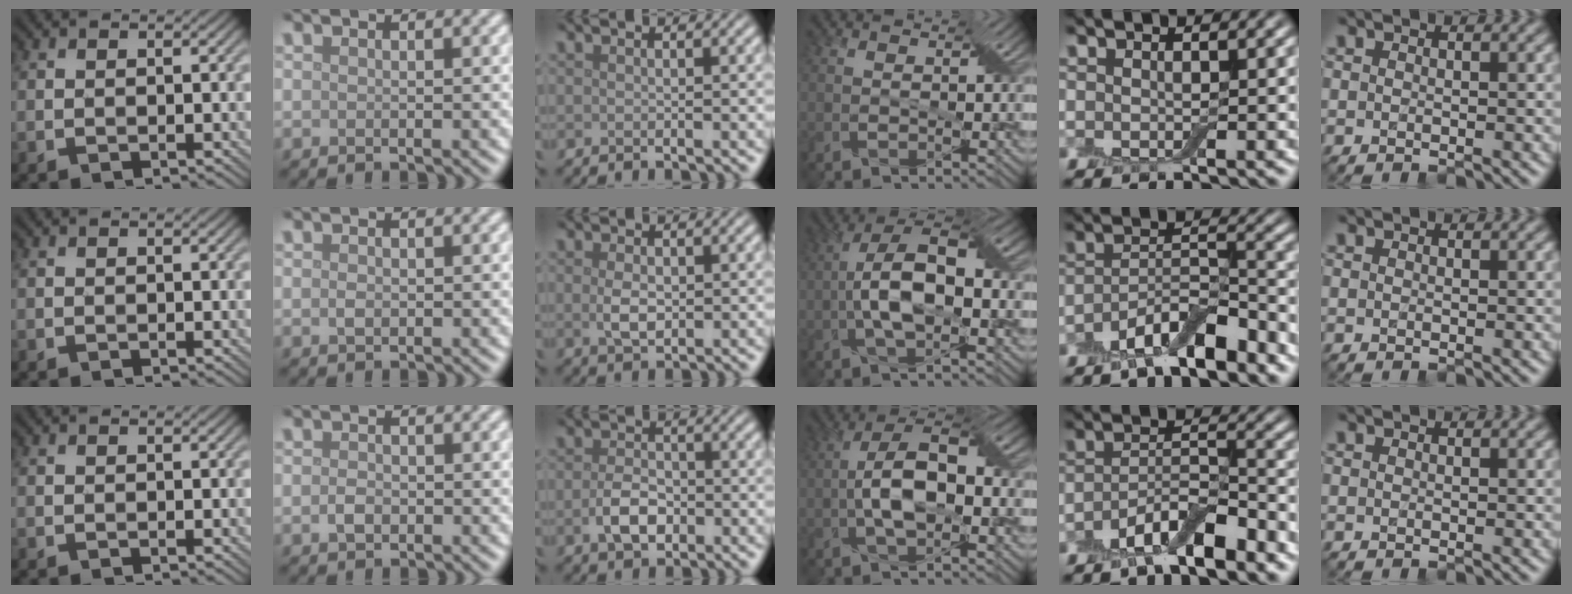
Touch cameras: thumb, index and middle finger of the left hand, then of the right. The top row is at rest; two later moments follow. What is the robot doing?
{"motion": "fold", "object": "apron"}